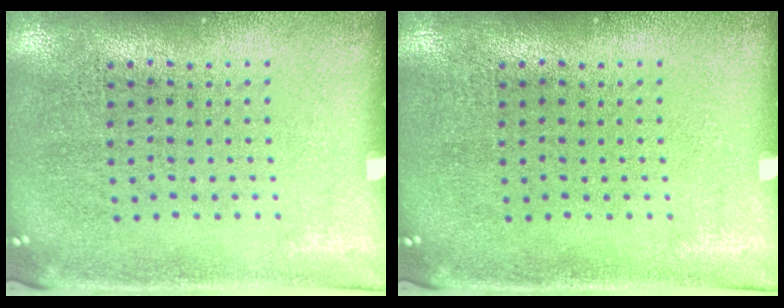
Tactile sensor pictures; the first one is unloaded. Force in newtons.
{"total": 0.0}